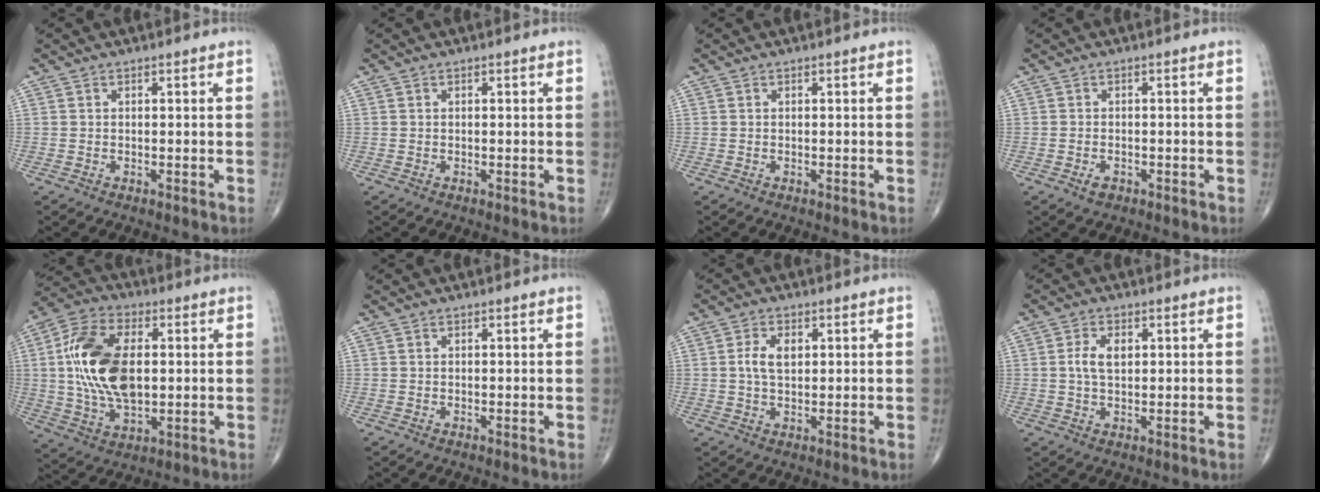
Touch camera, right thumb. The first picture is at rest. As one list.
[{"total": 0.0}, {"total": 0.0}, {"total": 1.9, "force": [-1.0, 1.2, 1.1], "torque": [-0.017, 0.002, -0.015]}, {"total": 17.8, "force": [1.7, 10.1, 14.6], "torque": [-0.283, 0.005, 0.032]}, {"total": 0.0}, {"total": 4.5, "force": [0.8, 2.6, 3.6], "torque": [-0.071, 0.002, 0.015]}, {"total": 4.3, "force": [0.8, 2.5, 3.5], "torque": [-0.069, 0.003, 0.014]}]